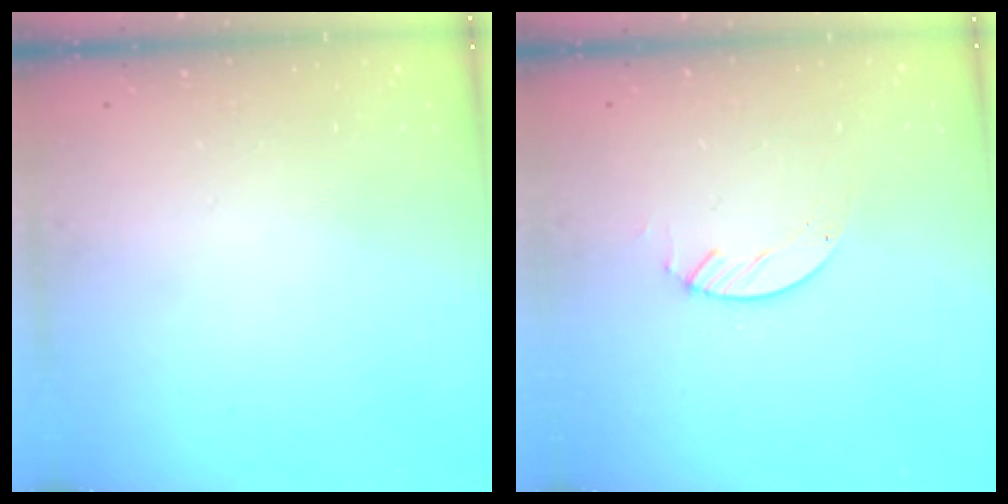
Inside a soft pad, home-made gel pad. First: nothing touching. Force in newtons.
{"total": 2.1, "press": 2.1, "slide": 0.2}